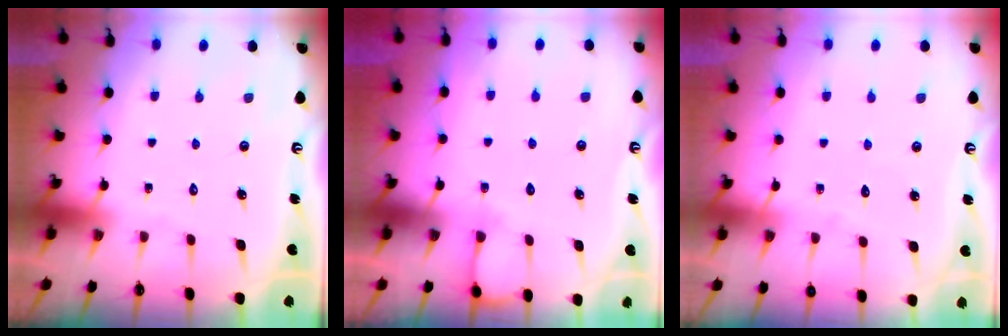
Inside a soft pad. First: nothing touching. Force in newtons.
{"total": 3.8, "press": 3.8, "slide": 0.4}
{"total": 3.0, "press": 3.0, "slide": 0.3}